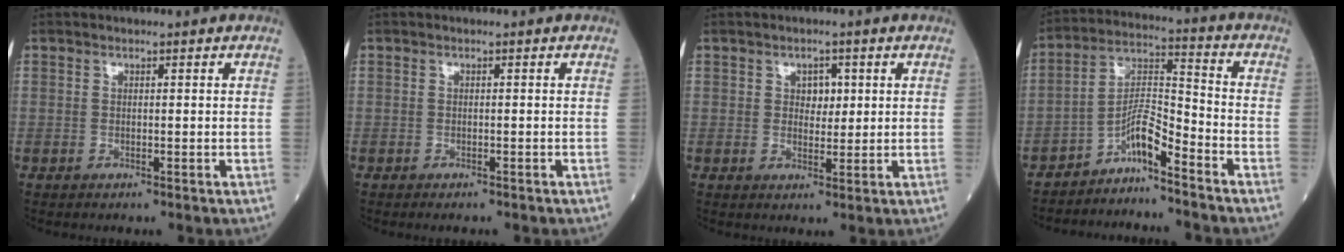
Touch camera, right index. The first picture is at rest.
{"total": 1.6, "force": [-1.4, 0.3, 0.8], "torque": [-0.011, -0.004, -0.015]}
{"total": 2.7, "force": [0.8, 1.9, 1.7], "torque": [-0.014, 0.002, 0.011]}
{"total": 7.0, "force": [-5.4, 0.3, 4.5], "torque": [-0.085, 0.010, -0.098]}